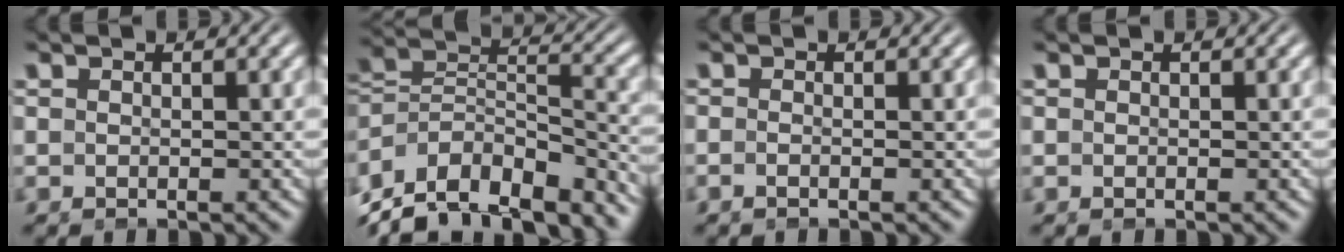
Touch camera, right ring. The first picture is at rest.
{"total": 13.6, "force": [-7.6, 8.6, 7.2], "torque": [-0.147, -0.048, -0.108]}
{"total": 1.4, "force": [-1.2, 0.5, 0.6], "torque": [-0.013, 0.000, -0.023]}
{"total": 0.0}